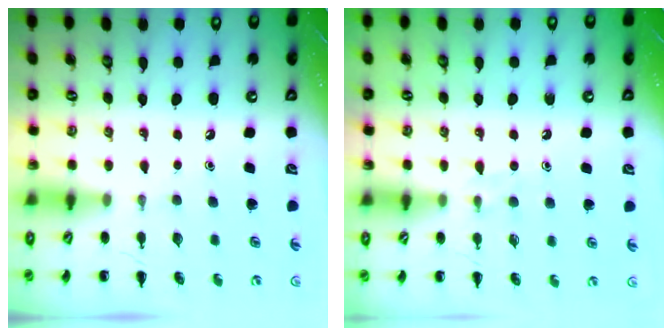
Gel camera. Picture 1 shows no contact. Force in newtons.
{"total": 4.4, "press": 4.1, "slide": 1.6}